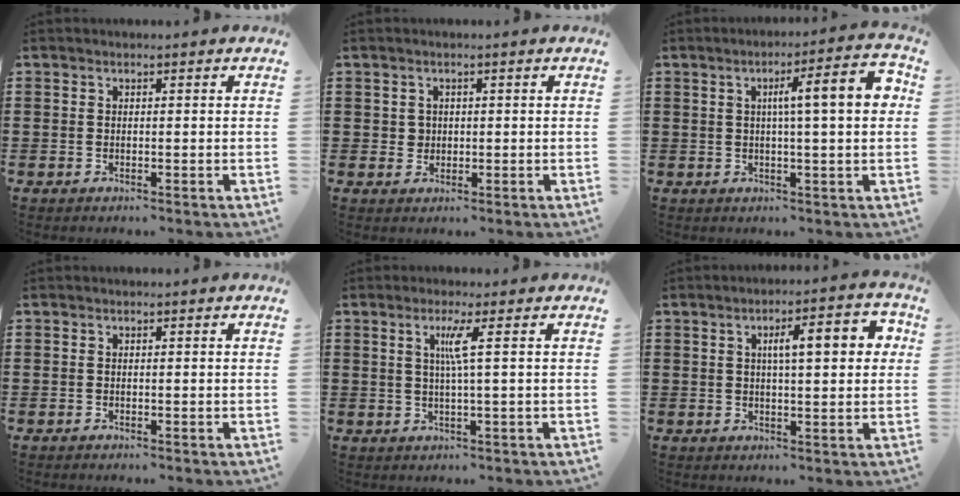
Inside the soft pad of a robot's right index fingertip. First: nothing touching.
{"total": 1.5, "force": [0.3, 1.4, 0.4], "torque": [-0.013, 0.007, 0.005]}
{"total": 9.1, "force": [1.6, 1.1, 8.9], "torque": [-0.141, -0.003, 0.015]}
{"total": 0.0}
{"total": 3.7, "force": [0.8, -0.6, 3.6], "torque": [-0.071, -0.004, 0.008]}
{"total": 7.1, "force": [1.7, 2.0, 6.6], "torque": [-0.105, 0.001, 0.019]}